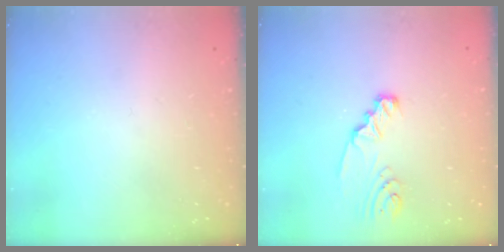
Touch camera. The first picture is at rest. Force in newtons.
{"total": 3.0, "press": 3.0, "slide": 0.3}